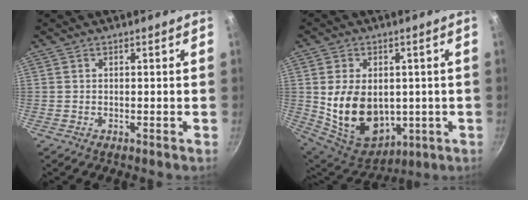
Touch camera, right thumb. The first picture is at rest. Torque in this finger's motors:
{"motor_torque": [-0.35, 1.29, 0.82, 1.07, 0.11]}